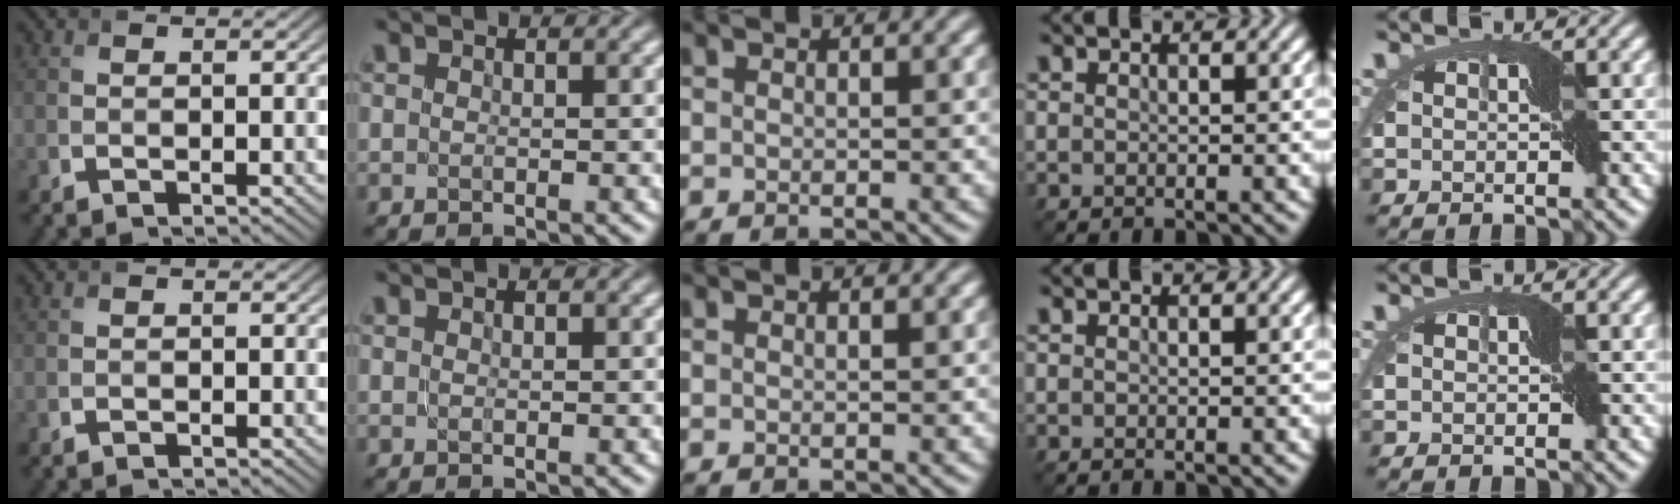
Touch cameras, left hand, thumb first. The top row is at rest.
{}